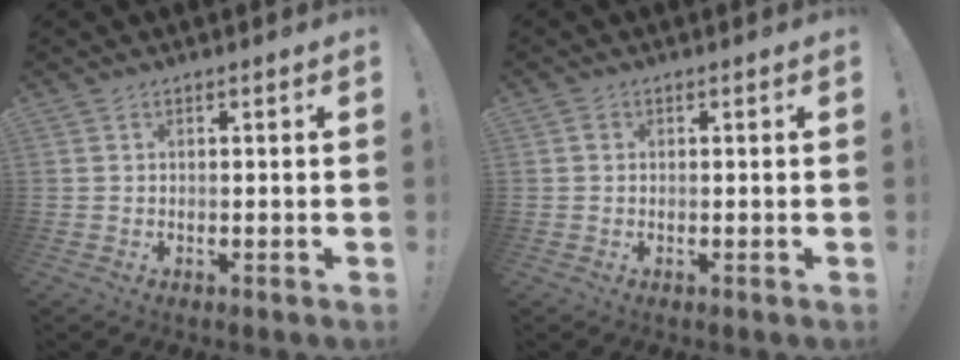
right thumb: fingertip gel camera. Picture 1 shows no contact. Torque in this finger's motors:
{"motor_torque": [0.13, 0.09, 0.04, 0.03, 0.01]}